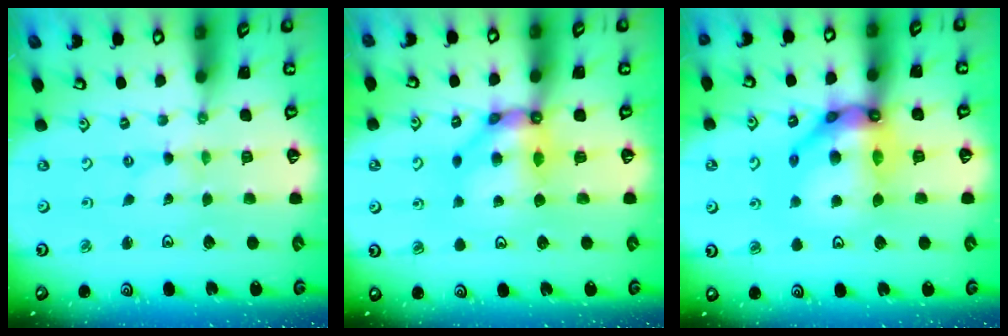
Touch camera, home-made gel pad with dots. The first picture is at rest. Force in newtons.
{"total": 9.6, "press": 9.6, "slide": 1.3}
{"total": 17.7, "press": 17.5, "slide": 2.2}